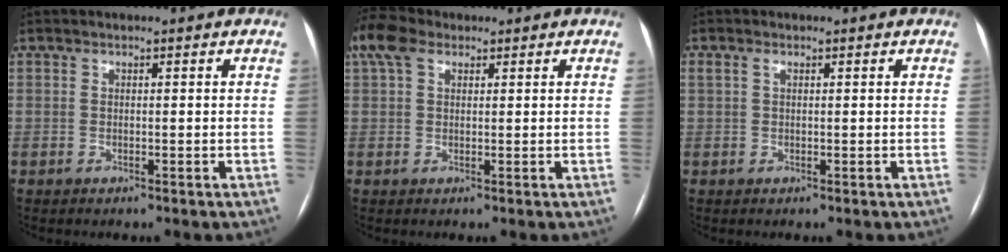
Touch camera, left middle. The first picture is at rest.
{"total": 5.7, "force": [3.3, 3.2, 3.4], "torque": [-0.083, 0.040, 0.067]}
{"total": 1.9, "force": [-1.7, -0.5, -0.5], "torque": [-0.007, 0.015, -0.014]}